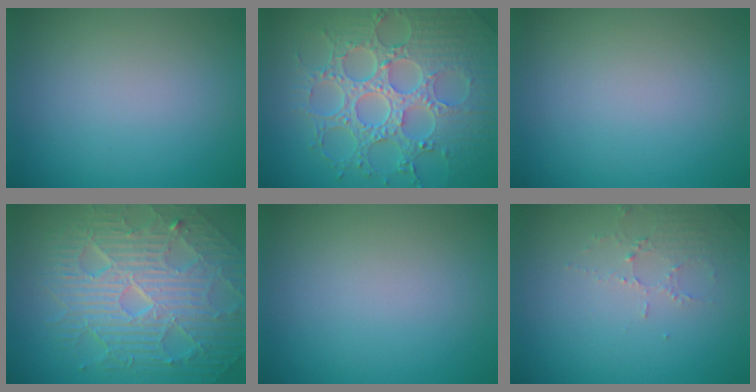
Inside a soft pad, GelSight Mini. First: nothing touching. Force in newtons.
{"total": 8.9, "press": 6.4, "slide": 6.2}
{"total": 0.0}
{"total": 10.2, "press": 6.6, "slide": 7.8}
{"total": 0.0}
{"total": 1.9, "press": 1.8, "slide": 0.4}